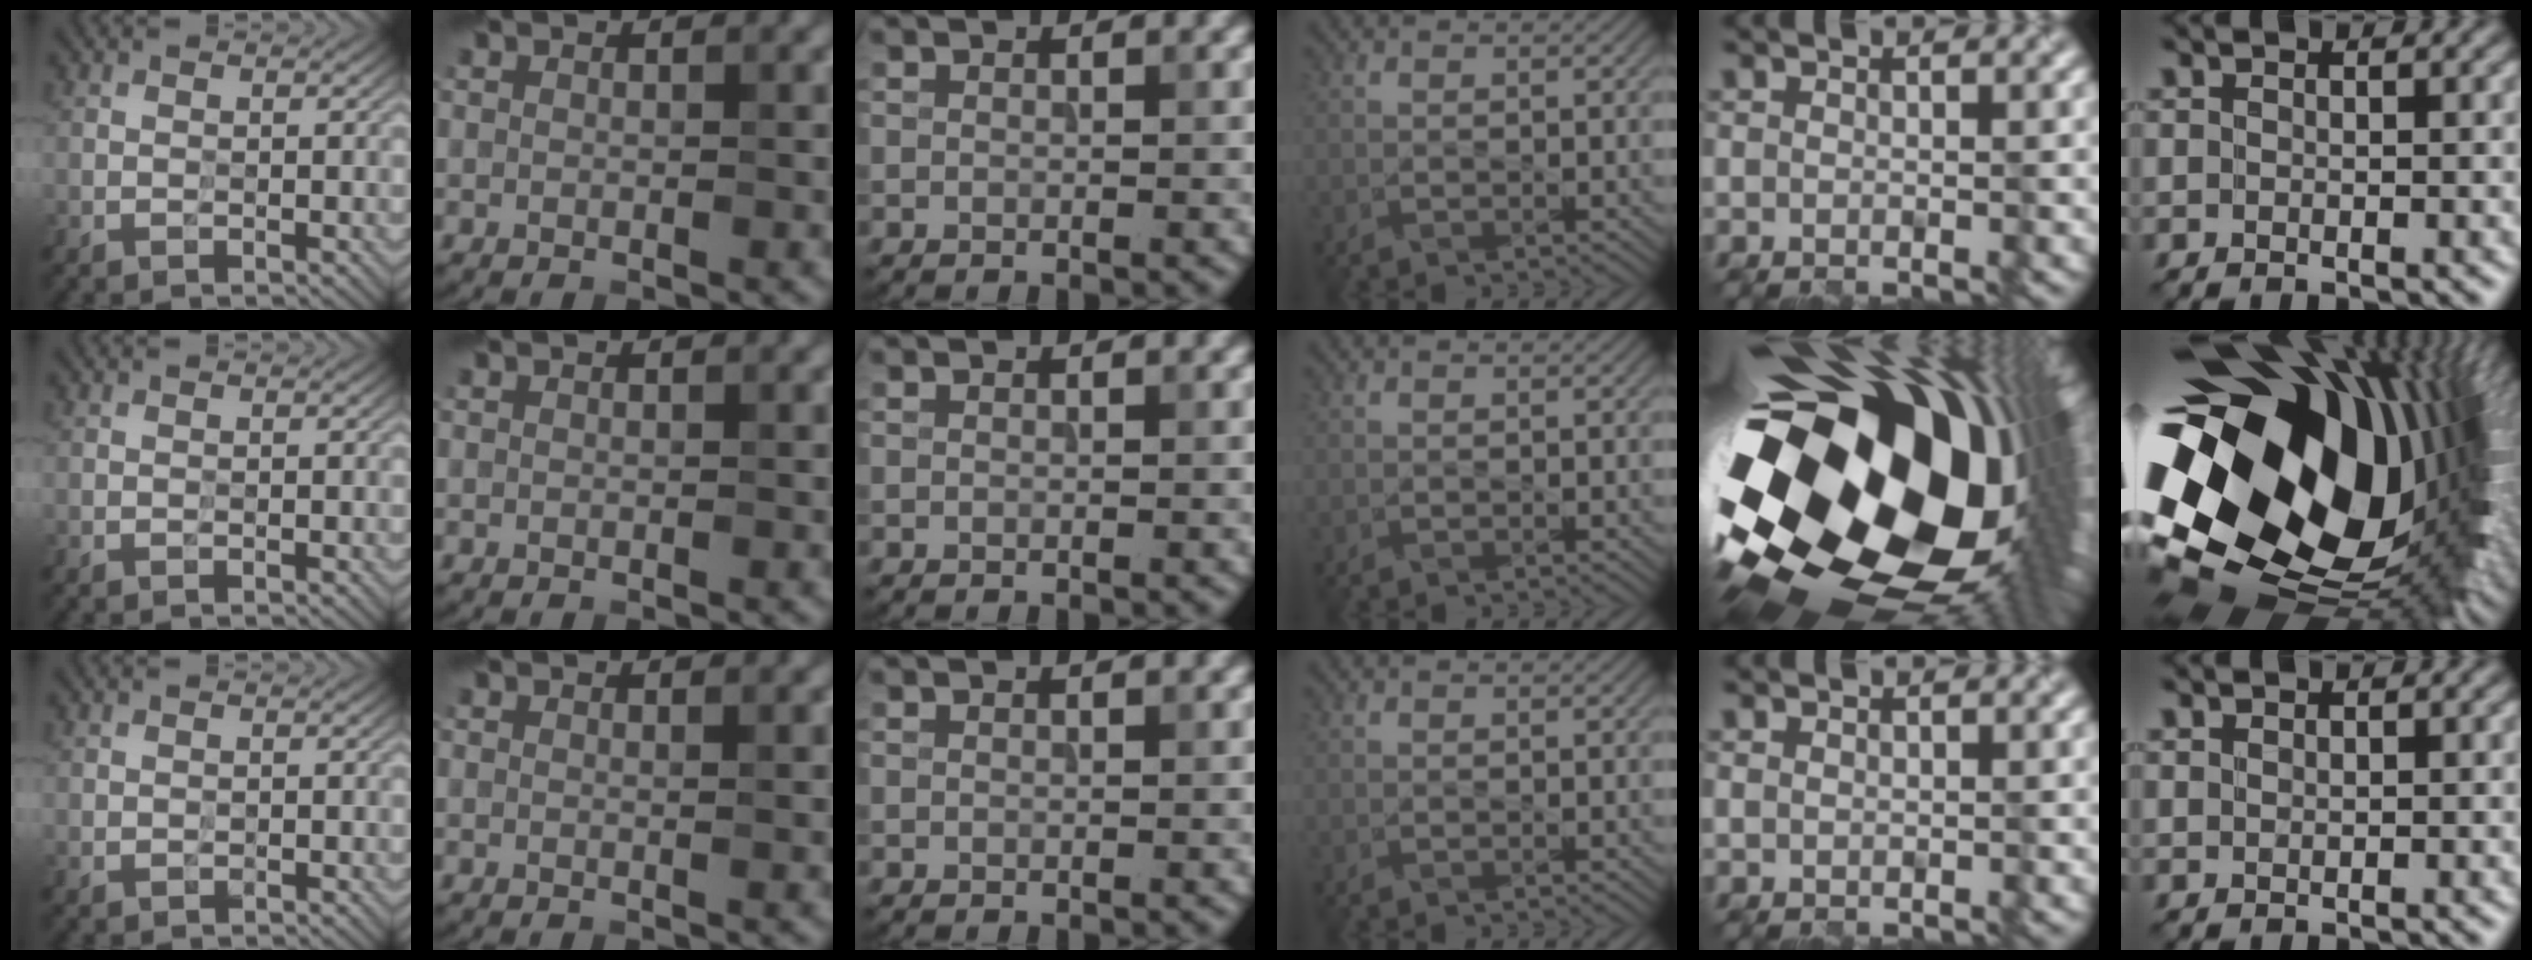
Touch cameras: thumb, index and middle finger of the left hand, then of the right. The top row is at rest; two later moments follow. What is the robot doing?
{"motion": "wipe", "object": "plastic plate"}